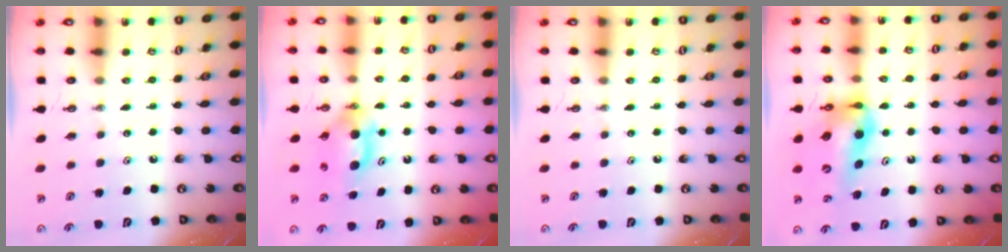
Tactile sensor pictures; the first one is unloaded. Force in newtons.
{"total": 7.9, "press": 4.8, "slide": 6.2}
{"total": 0.0}
{"total": 14.3, "press": 13.7, "slide": 4.2}